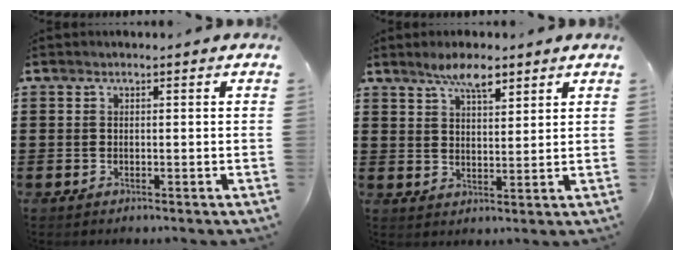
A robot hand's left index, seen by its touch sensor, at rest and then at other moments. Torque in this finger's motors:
{"motor_torque": [0.46, 0.30, 0.27, 0.02]}